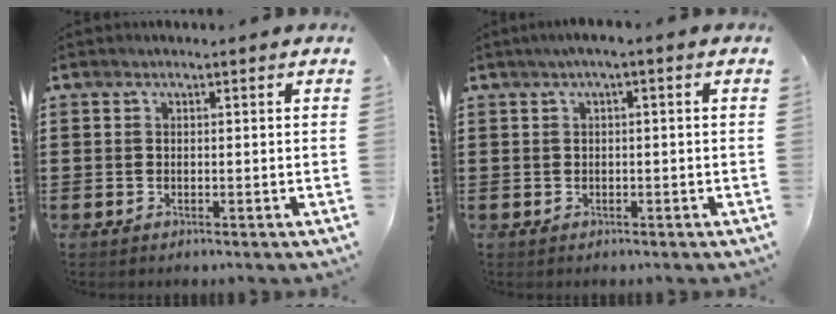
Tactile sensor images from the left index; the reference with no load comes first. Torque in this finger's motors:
{"motor_torque": [1.31, 0.31, 0.10, 0.00]}